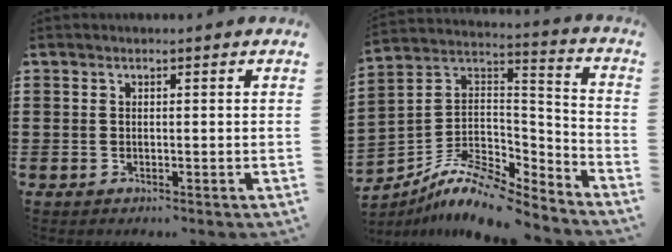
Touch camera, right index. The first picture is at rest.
{"total": 10.3, "force": [-8.6, 3.5, 4.4], "torque": [-0.091, 0.011, -0.168]}